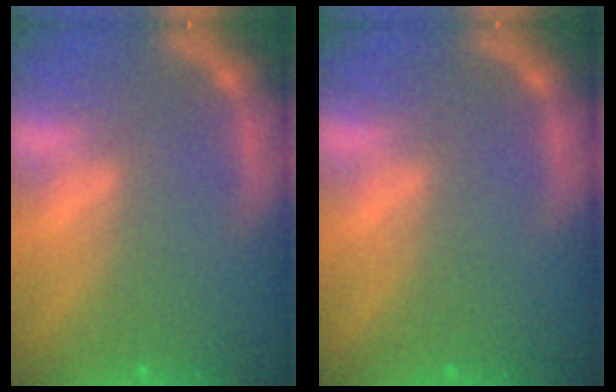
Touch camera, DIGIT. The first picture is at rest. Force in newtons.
{"total": 0.0}